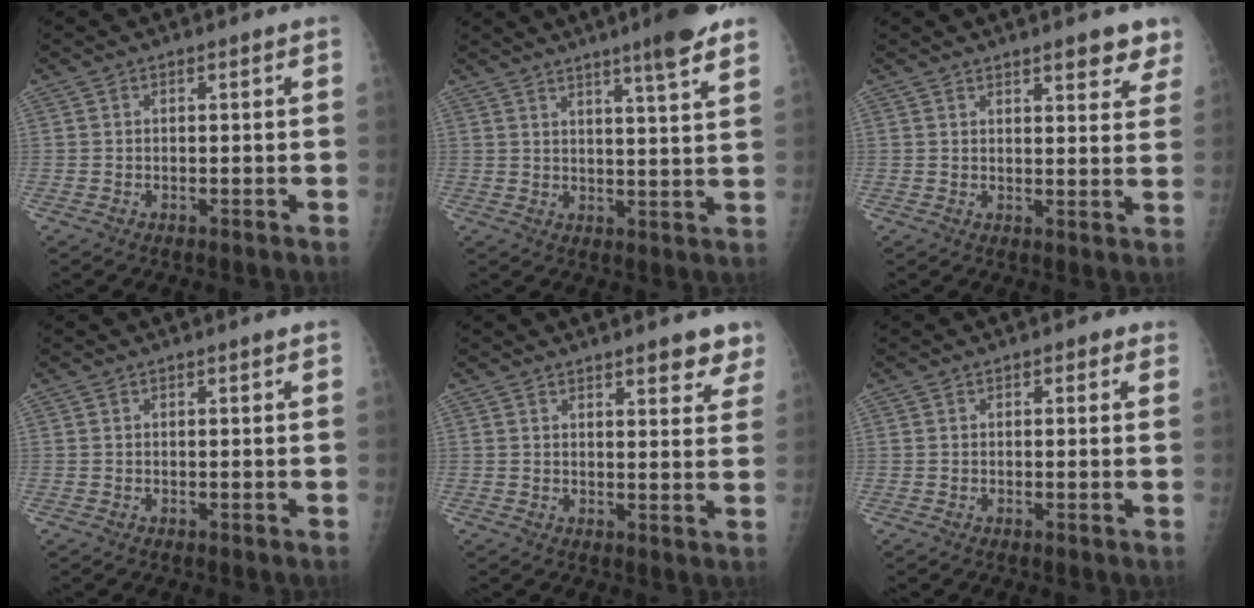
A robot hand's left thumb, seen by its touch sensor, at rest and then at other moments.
{"total": 10.0, "force": [7.0, 0.3, 7.1], "torque": [-0.088, -0.031, 0.089]}
{"total": 6.6, "force": [4.8, 2.1, 4.0], "torque": [-0.022, -0.023, 0.057]}
{"total": 0.6, "force": [0.4, 0.0, 0.5], "torque": [-0.007, -0.001, 0.007]}
{"total": 6.6, "force": [4.9, 2.1, 3.9], "torque": [-0.020, -0.023, 0.057]}
{"total": 1.7, "force": [1.0, 1.0, 0.9], "torque": [0.003, -0.002, 0.006]}